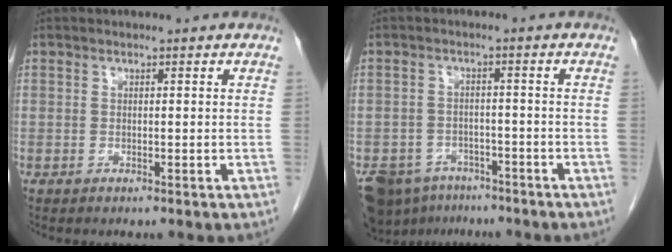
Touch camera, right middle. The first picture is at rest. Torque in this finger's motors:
{"motor_torque": [1.02, -1.05, 0.61, 0.11]}